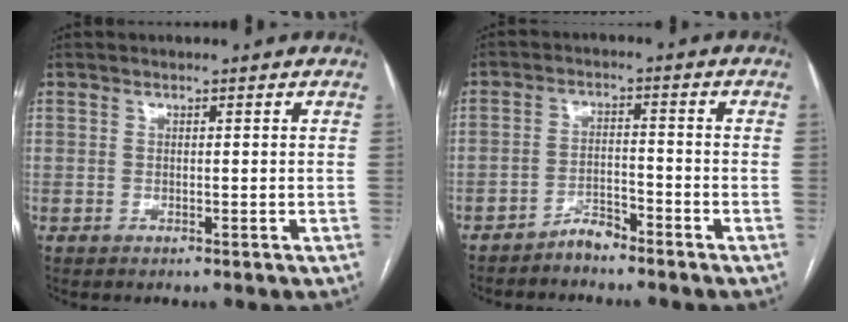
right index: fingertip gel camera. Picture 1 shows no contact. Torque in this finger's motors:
{"motor_torque": [-0.11, -0.09, -0.08, 0.00]}